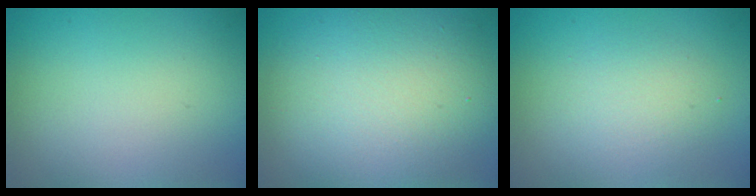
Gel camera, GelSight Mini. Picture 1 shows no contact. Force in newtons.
{"total": 10.3, "press": 10.3, "slide": 0.3}
{"total": 2.4, "press": 2.4, "slide": 0.2}